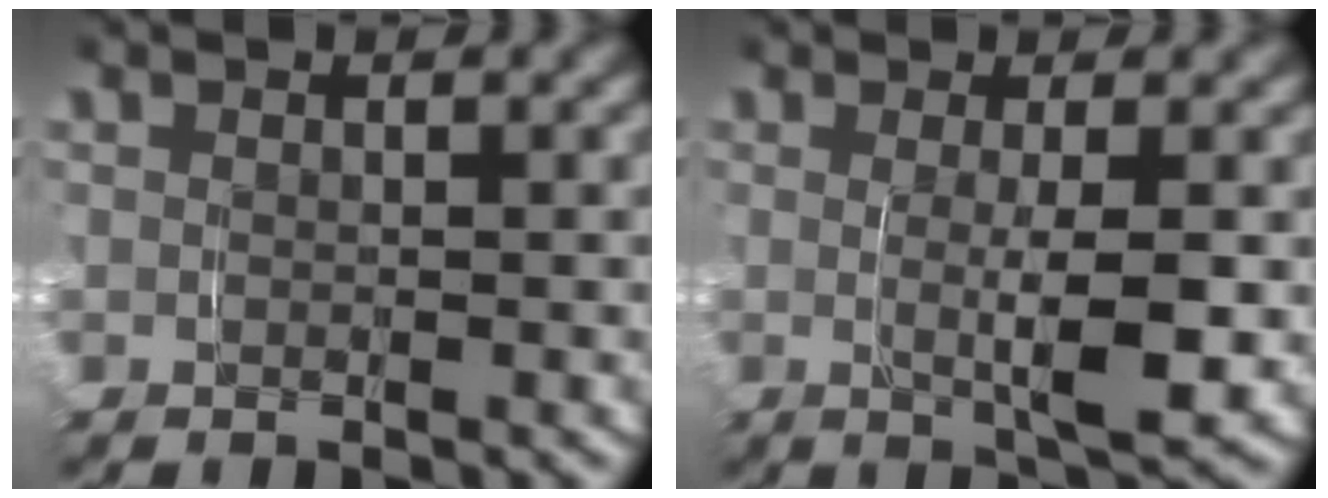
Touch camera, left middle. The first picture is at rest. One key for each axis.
{"total": 4.2, "fx": 0.0, "fy": 0.4, "fz": 4.2, "tx": -0.067, "ty": -0.011, "tz": 0.005}